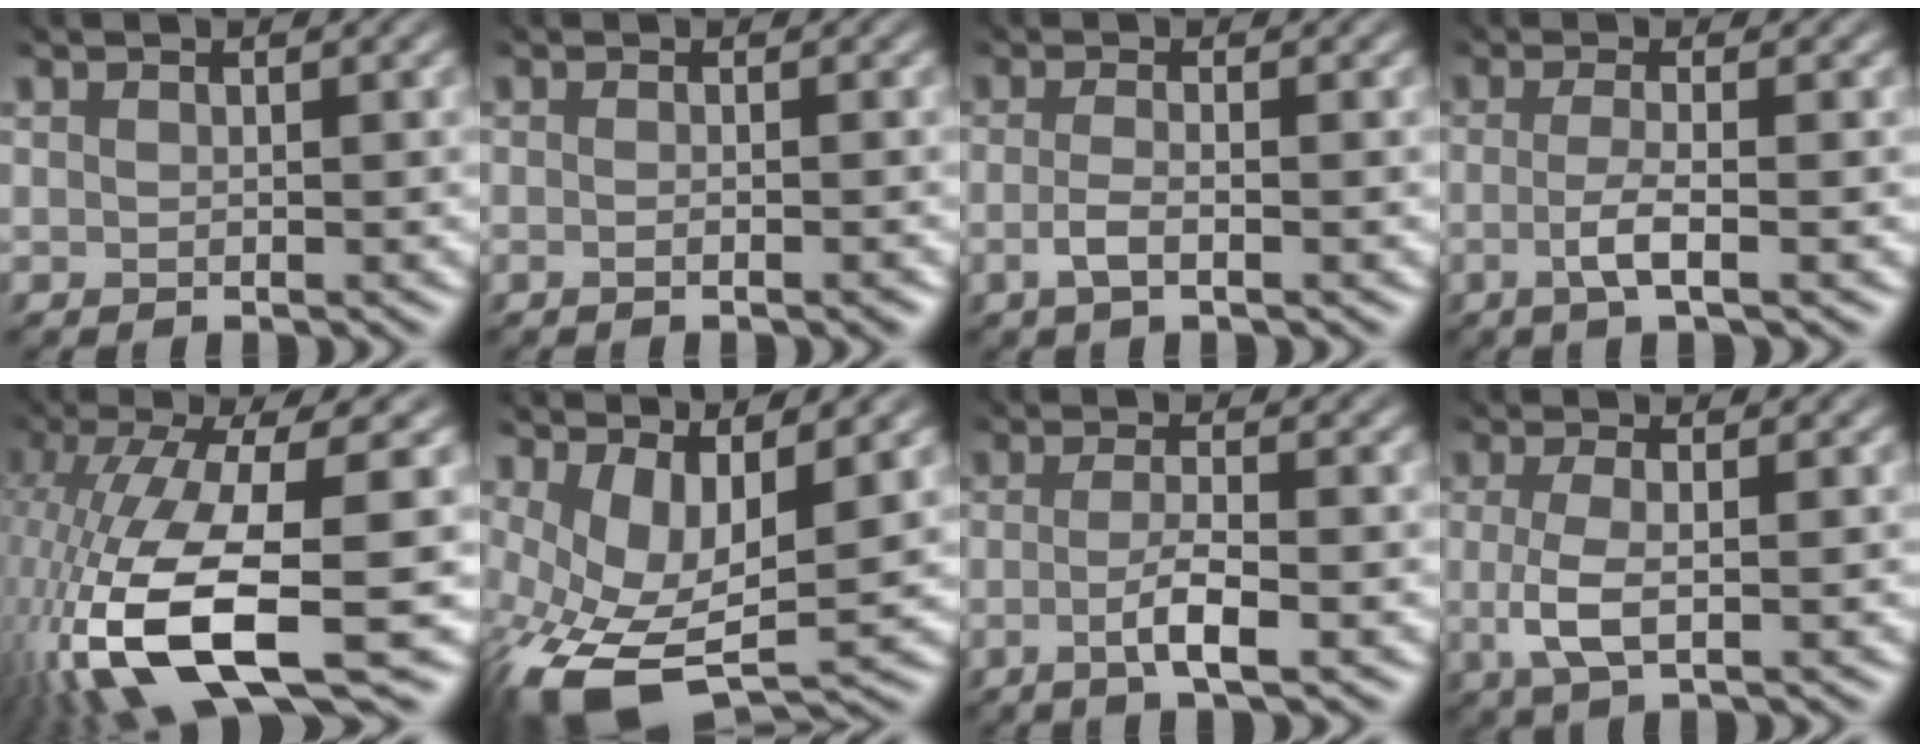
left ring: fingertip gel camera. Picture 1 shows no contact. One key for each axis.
{"total": 2.3, "fx": 0.0, "fy": 1.0, "fz": 2.0, "tx": -0.016, "ty": 0.006, "tz": -0.027}
{"total": 2.3, "fx": -1.4, "fy": 0.5, "fz": 1.8, "tx": -0.037, "ty": -0.003, "tz": -0.022}
{"total": 3.1, "fx": -1.5, "fy": 0.7, "fz": 2.7, "tx": -0.049, "ty": -0.009, "tz": -0.023}
{"total": 13.2, "fx": -5.4, "fy": 3.9, "fz": 11.4, "tx": -0.251, "ty": -0.024, "tz": -0.076}
{"total": 11.2, "fx": -1.0, "fy": 5.9, "fz": 9.5, "tx": -0.213, "ty": -0.036, "tz": 0.014}
{"total": 3.5, "fx": -1.8, "fy": 0.7, "fz": 2.9, "tx": -0.053, "ty": -0.012, "tz": -0.024}
{"total": 3.0, "fx": -1.1, "fy": 0.8, "fz": 2.7, "tx": -0.060, "ty": -0.001, "tz": -0.012}